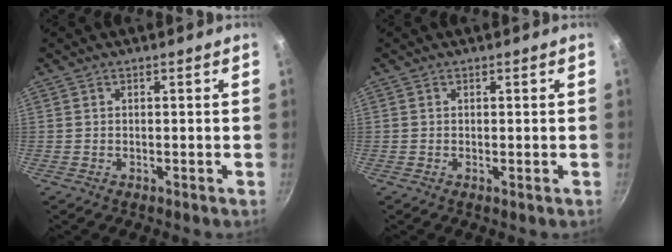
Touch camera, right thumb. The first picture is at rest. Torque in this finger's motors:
{"motor_torque": [0.40, 0.06, -0.34, -0.12, 0.08]}